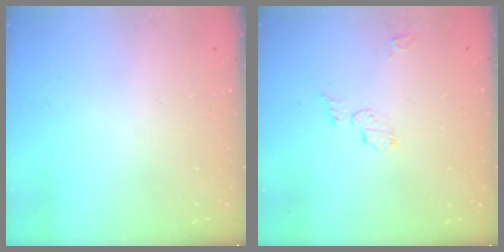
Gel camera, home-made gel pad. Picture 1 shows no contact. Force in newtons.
{"total": 4.8, "press": 4.8, "slide": 0.5}